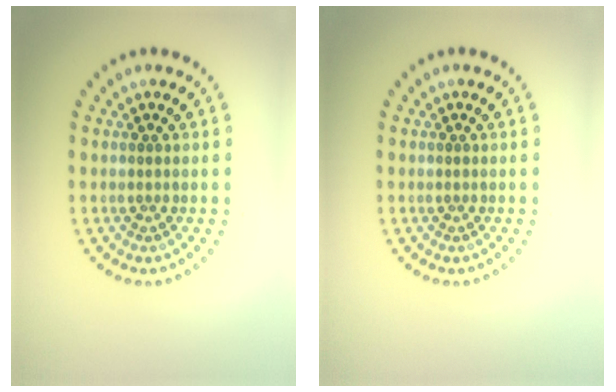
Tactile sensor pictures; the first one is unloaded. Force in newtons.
{"total": 0.0}